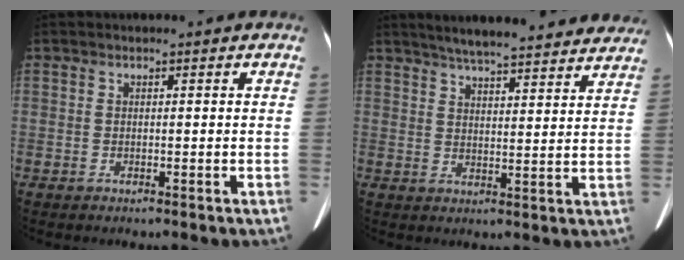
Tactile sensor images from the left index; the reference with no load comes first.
{"total": 20.7, "force": [18.4, 3.2, 8.9], "torque": [-0.128, 0.014, 0.234]}